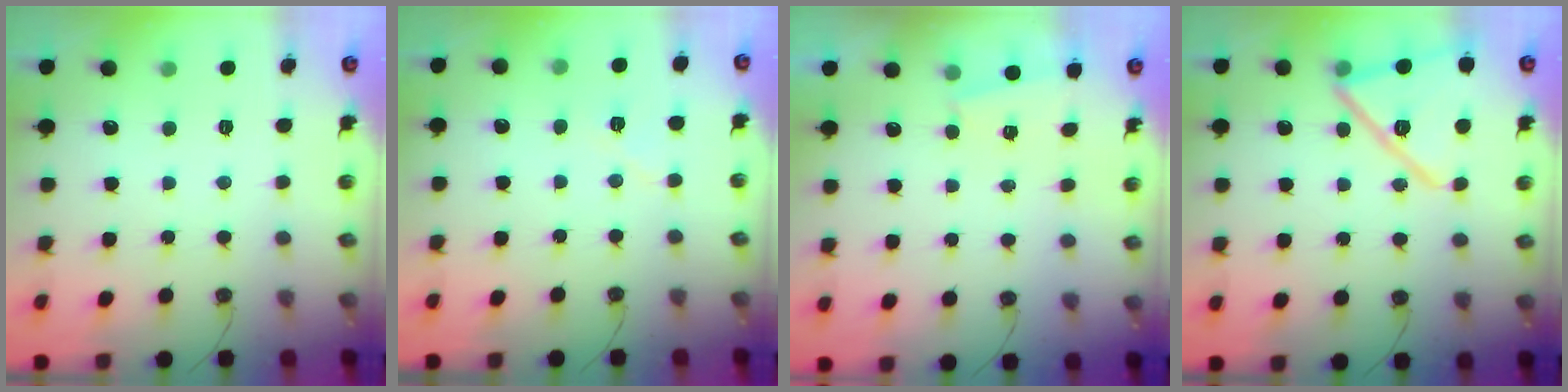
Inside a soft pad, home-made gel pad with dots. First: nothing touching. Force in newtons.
{"total": 6.3, "press": 5.8, "slide": 2.5}
{"total": 1.0, "press": 1.0, "slide": 0.3}
{"total": 17.7, "press": 17.7, "slide": 0.7}